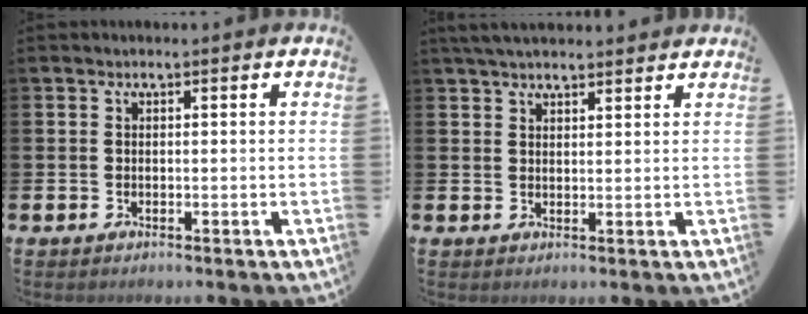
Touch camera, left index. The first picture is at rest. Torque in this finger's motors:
{"motor_torque": [1.10, -1.04, 0.51, 0.13]}